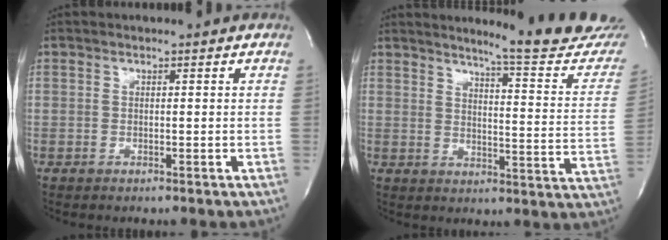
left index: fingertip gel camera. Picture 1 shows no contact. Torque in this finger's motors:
{"motor_torque": [0.08, -1.06, 0.20, 0.08]}